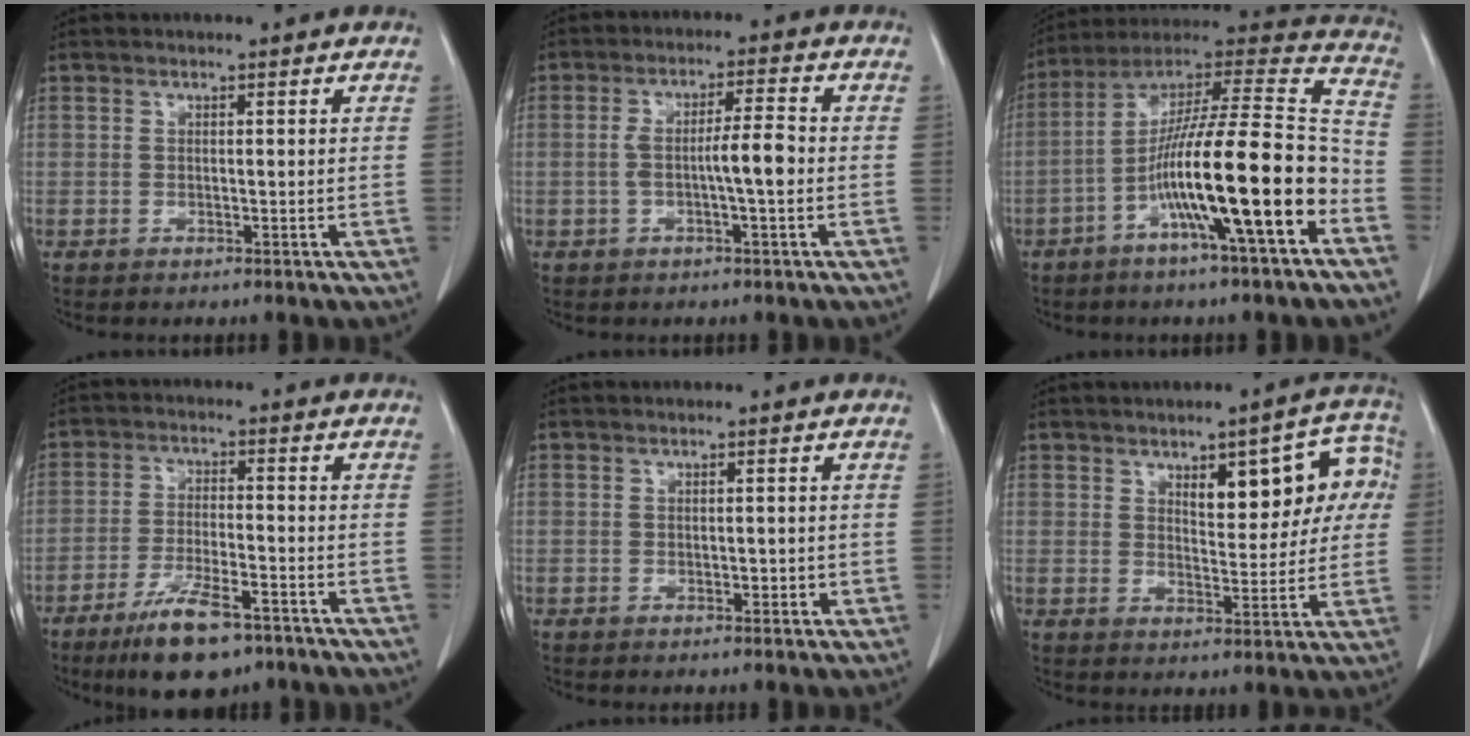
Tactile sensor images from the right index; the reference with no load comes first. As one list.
[{"total": 5.5, "force": [-0.9, 0.5, 5.4], "torque": [-0.100, 0.015, -0.012]}, {"total": 20.6, "force": [-7.4, 1.1, 19.2], "torque": [-0.310, 0.008, -0.129]}, {"total": 10.1, "force": [-6.8, 2.5, 7.0], "torque": [-0.130, -0.016, -0.113]}, {"total": 1.3, "force": [-0.2, 0.9, 1.0], "torque": [-0.012, 0.001, 0.001]}, {"total": 10.6, "force": [3.3, 4.0, 9.2], "torque": [-0.107, 0.029, 0.045]}]